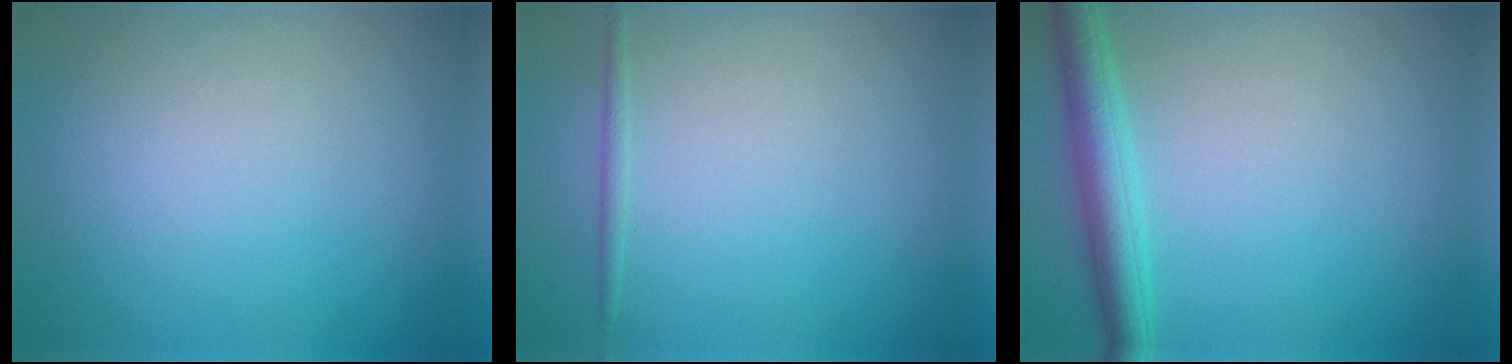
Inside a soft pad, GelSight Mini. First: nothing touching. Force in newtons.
{"total": 0.7, "press": 0.7, "slide": 0.0}
{"total": 3.8, "press": 3.8, "slide": 0.1}